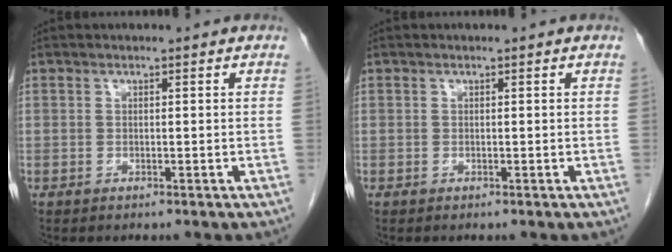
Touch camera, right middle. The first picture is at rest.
{"total": 0.0}